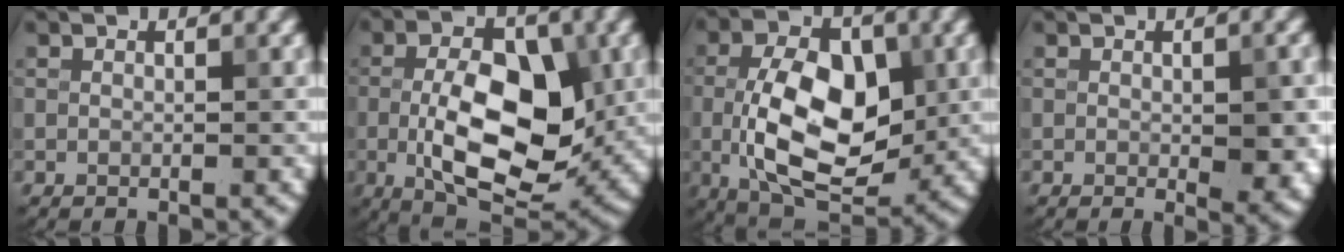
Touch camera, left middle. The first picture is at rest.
{"total": 10.6, "force": [-1.0, 5.4, 9.1], "torque": [-0.148, -0.003, -0.017]}
{"total": 10.8, "force": [-0.7, 6.3, 8.8], "torque": [-0.159, -0.007, -0.010]}
{"total": 3.4, "force": [-0.3, 1.2, 3.2], "torque": [-0.045, -0.007, 0.001]}